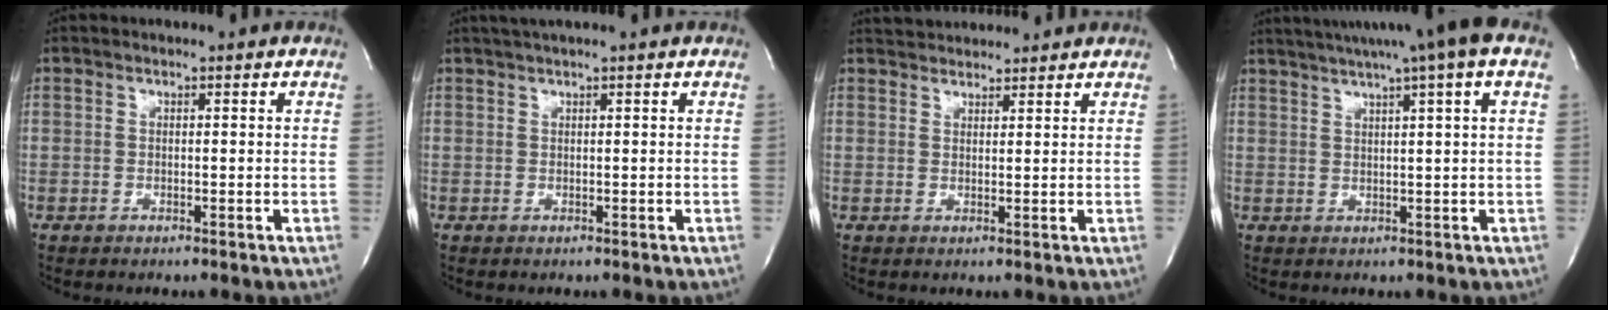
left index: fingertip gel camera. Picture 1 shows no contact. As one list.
[{"total": 2.4, "force": [1.8, -0.5, 1.4], "torque": [-0.025, 0.019, 0.036]}, {"total": 5.6, "force": [5.4, 1.2, 0.8], "torque": [-0.014, 0.033, 0.079]}, {"total": 11.5, "force": [7.8, -0.8, 8.4], "torque": [-0.139, 0.033, 0.098]}]